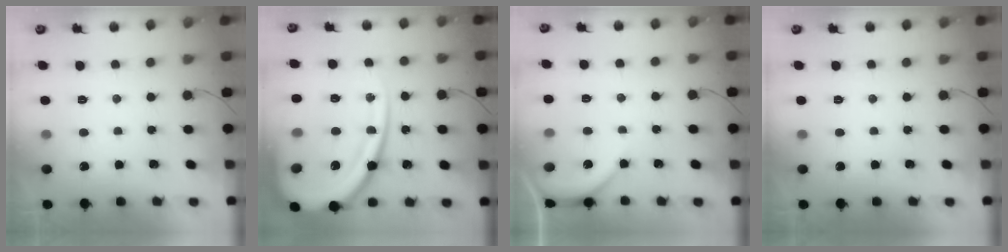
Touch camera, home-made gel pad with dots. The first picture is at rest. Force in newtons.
{"total": 30.1, "press": 29.9, "slide": 3.5}
{"total": 4.7, "press": 4.7, "slide": 0.5}
{"total": 0.0}